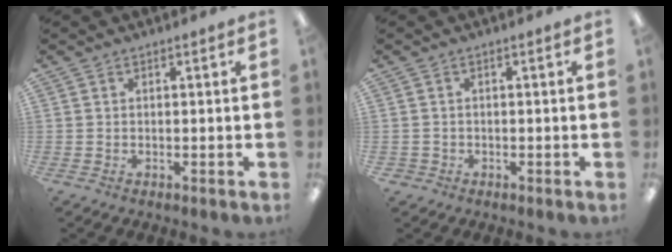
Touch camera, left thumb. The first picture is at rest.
{"total": 1.2, "force": [-0.4, 1.1, 0.0], "torque": [-0.002, 0.004, -0.010]}